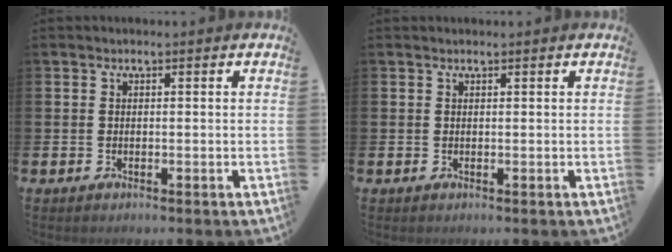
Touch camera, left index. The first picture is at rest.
{"total": 0.0}